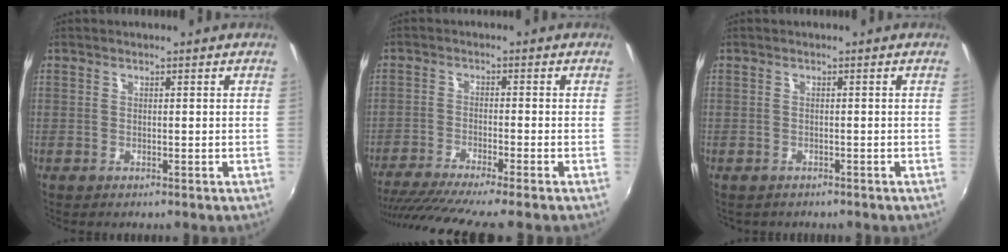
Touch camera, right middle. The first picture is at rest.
{"total": 10.8, "force": [-9.3, -1.3, 5.4], "torque": [-0.113, -0.033, -0.152]}
{"total": 1.1, "force": [-0.9, 0.6, 0.2], "torque": [-0.009, 0.000, -0.011]}